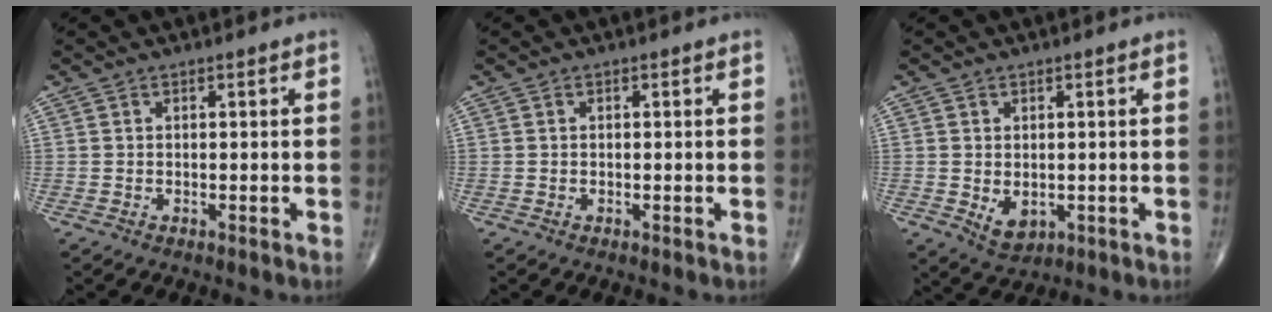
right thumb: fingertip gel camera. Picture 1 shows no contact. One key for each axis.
{"total": 0.0}
{"total": 4.4, "fx": -0.6, "fy": 3.1, "fz": 3.1, "tx": -0.038, "ty": -0.009, "tz": 0.005}